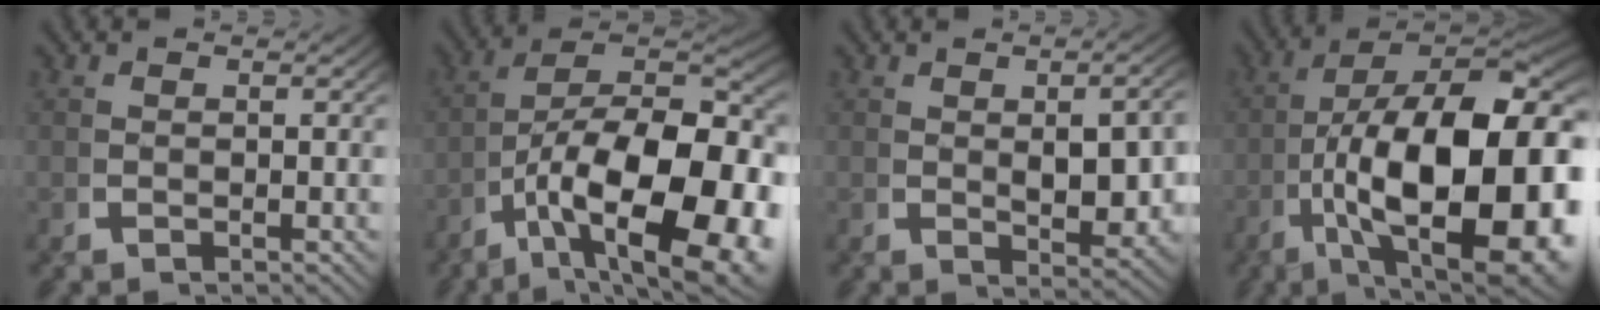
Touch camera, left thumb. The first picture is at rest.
{"total": 19.2, "force": [-2.1, 11.7, 15.1], "torque": [-0.251, -0.073, 0.005]}
{"total": 4.2, "force": [0.2, 1.8, 3.8], "torque": [-0.053, -0.009, 0.013]}
{"total": 24.9, "force": [-2.6, 14.4, 20.2], "torque": [-0.342, -0.096, 0.007]}